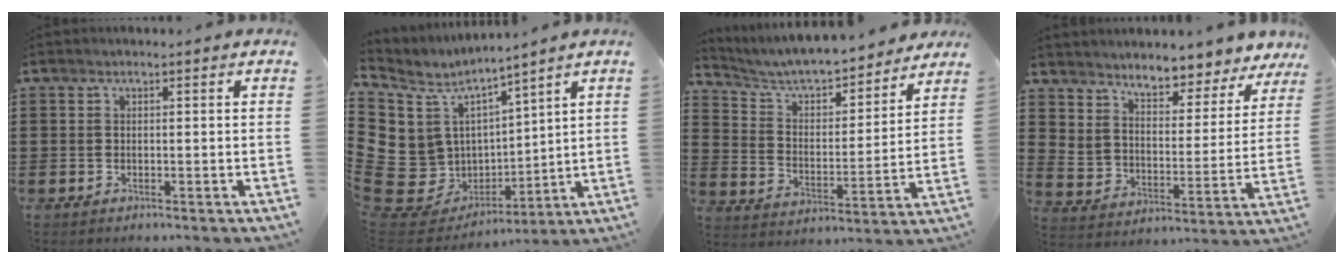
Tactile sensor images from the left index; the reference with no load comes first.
{"total": 7.9, "force": [1.8, 7.7, 0.7], "torque": [-0.078, -0.042, 0.041]}
{"total": 5.7, "force": [5.4, 1.0, 1.6], "torque": [-0.060, -0.043, 0.087]}
{"total": 4.4, "force": [4.3, 0.9, 0.3], "torque": [-0.035, -0.041, 0.069]}